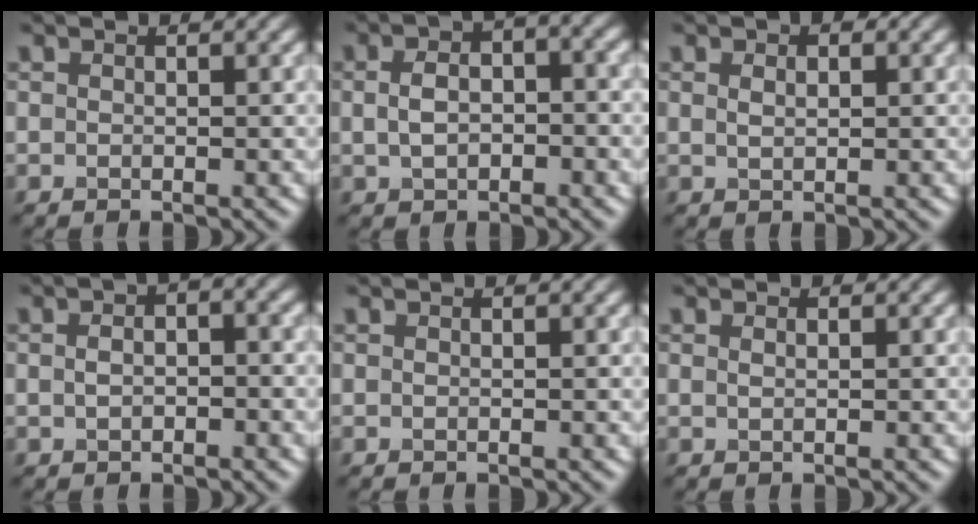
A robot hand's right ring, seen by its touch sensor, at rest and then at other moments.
{"total": 4.4, "force": [0.2, 2.8, 3.4], "torque": [-0.061, 0.008, 0.010]}
{"total": 1.9, "force": [0.8, 1.0, 1.3], "torque": [-0.015, 0.002, 0.012]}
{"total": 3.7, "force": [0.6, 2.3, 2.8], "torque": [-0.030, 0.012, -0.006]}
{"total": 0.0}
{"total": 0.6, "force": [0.3, 0.3, 0.4], "torque": [-0.007, -0.005, 0.005]}